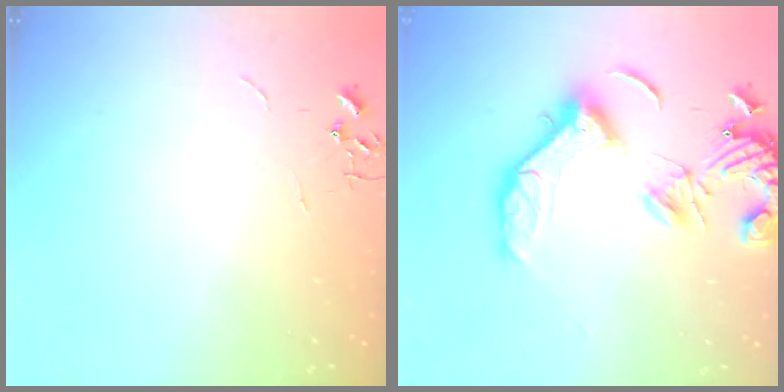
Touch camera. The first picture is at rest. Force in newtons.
{"total": 18.0, "press": 17.9, "slide": 2.0}